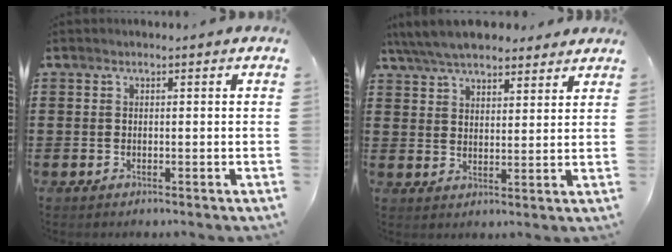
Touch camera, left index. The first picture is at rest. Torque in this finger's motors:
{"motor_torque": [-0.83, -0.83, -0.62, 0.07]}